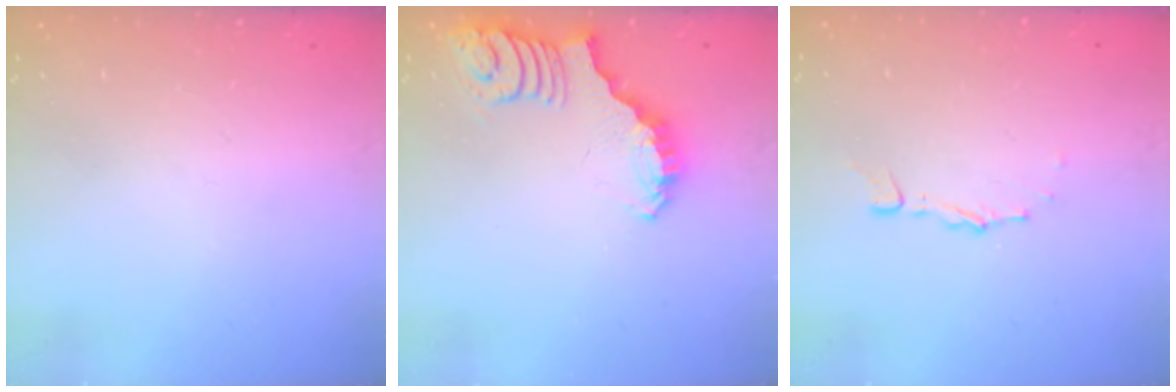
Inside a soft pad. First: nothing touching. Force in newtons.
{"total": 2.6, "press": 2.6, "slide": 0.5}
{"total": 4.5, "press": 4.5, "slide": 0.4}